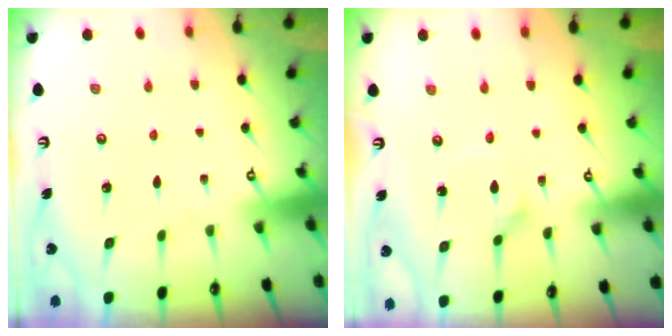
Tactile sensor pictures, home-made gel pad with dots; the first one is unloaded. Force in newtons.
{"total": 1.7, "press": 1.7, "slide": 0.0}